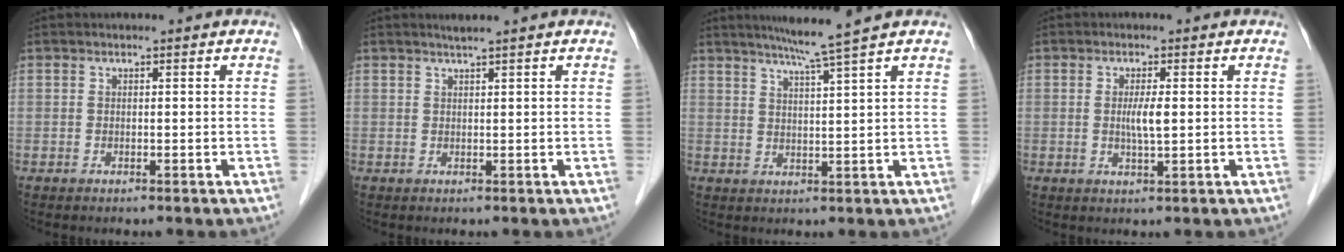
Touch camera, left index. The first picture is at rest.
{"total": 1.7, "force": [1.3, -0.4, 0.9], "torque": [-0.014, 0.004, 0.027]}
{"total": 5.7, "force": [4.4, -2.0, 3.1], "torque": [-0.050, -0.005, 0.077]}
{"total": 2.9, "force": [0.1, 0.2, 2.9], "torque": [-0.057, -0.003, 0.003]}